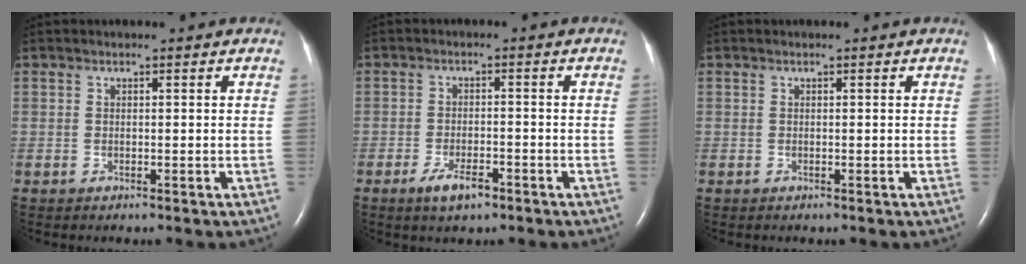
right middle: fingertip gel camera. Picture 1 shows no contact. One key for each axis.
{"total": 4.1, "fx": -2.6, "fy": 1.3, "fz": 2.9, "tx": -0.059, "ty": -0.002, "tz": -0.043}
{"total": 0.0}